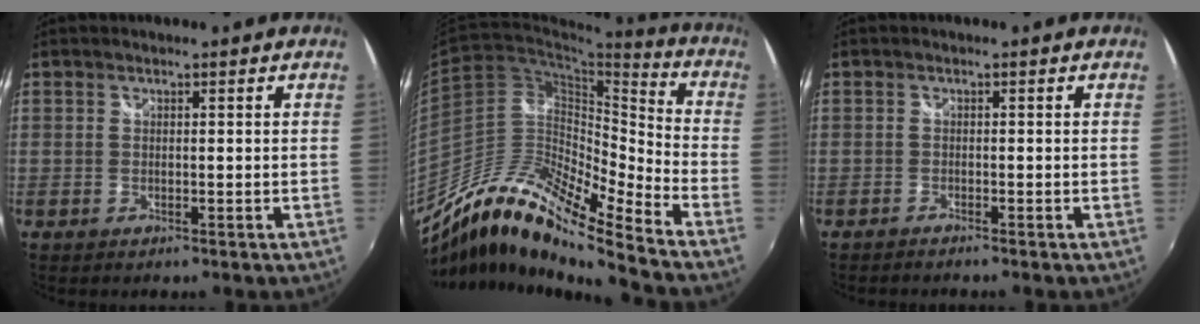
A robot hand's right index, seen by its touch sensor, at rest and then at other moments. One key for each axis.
{"total": 16.4, "fx": -13.7, "fy": 1.3, "fz": 8.9, "tx": -0.154, "ty": -0.004, "tz": -0.267}
{"total": 1.3, "fx": -1.2, "fy": 0.1, "fz": 0.2, "tx": -0.011, "ty": -0.008, "tz": -0.025}